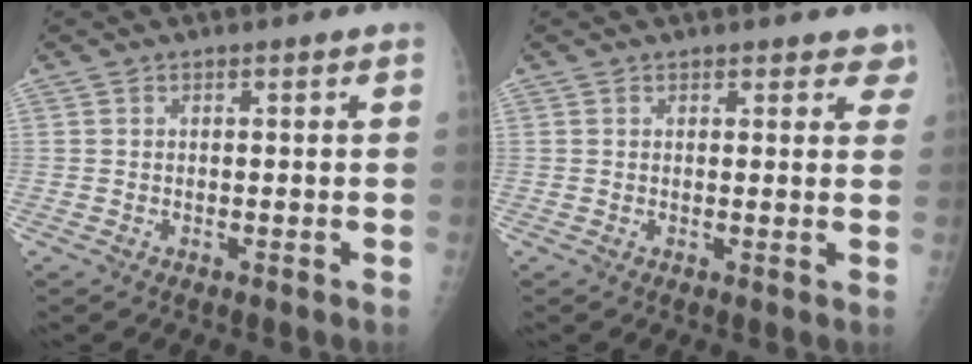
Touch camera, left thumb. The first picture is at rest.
{"total": 3.5, "force": [2.8, 1.6, 1.6], "torque": [0.016, -0.006, 0.027]}